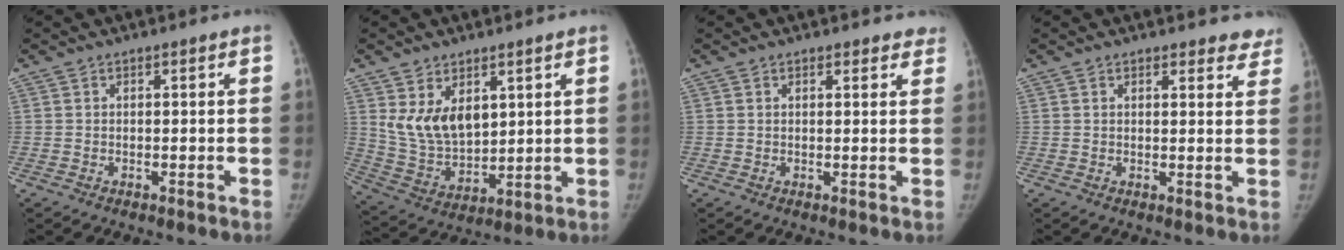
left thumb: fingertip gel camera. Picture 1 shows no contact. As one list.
[{"total": 11.1, "force": [4.4, 6.7, 7.7], "torque": [-0.115, -0.025, 0.105]}, {"total": 2.8, "force": [2.4, 1.1, 0.8], "torque": [0.016, -0.006, 0.018]}, {"total": 5.0, "force": [4.5, 1.9, 1.1], "torque": [0.022, -0.022, 0.038]}]